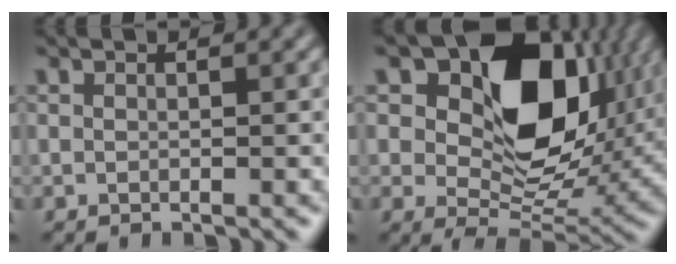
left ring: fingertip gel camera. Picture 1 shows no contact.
{"total": 13.4, "force": [4.0, 8.4, 9.6], "torque": [-0.143, 0.006, 0.074]}